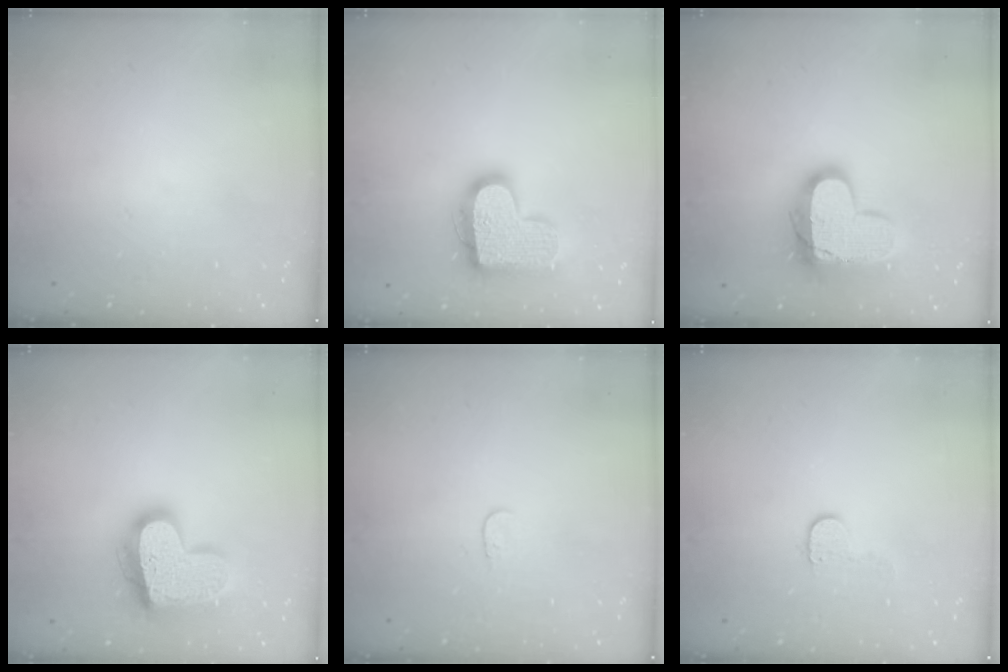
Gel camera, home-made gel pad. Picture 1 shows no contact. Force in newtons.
{"total": 18.5, "press": 18.5, "slide": 1.0}
{"total": 16.7, "press": 16.6, "slide": 1.3}
{"total": 20.4, "press": 20.3, "slide": 1.7}
{"total": 3.4, "press": 3.3, "slide": 0.3}
{"total": 5.1, "press": 5.0, "slide": 0.5}